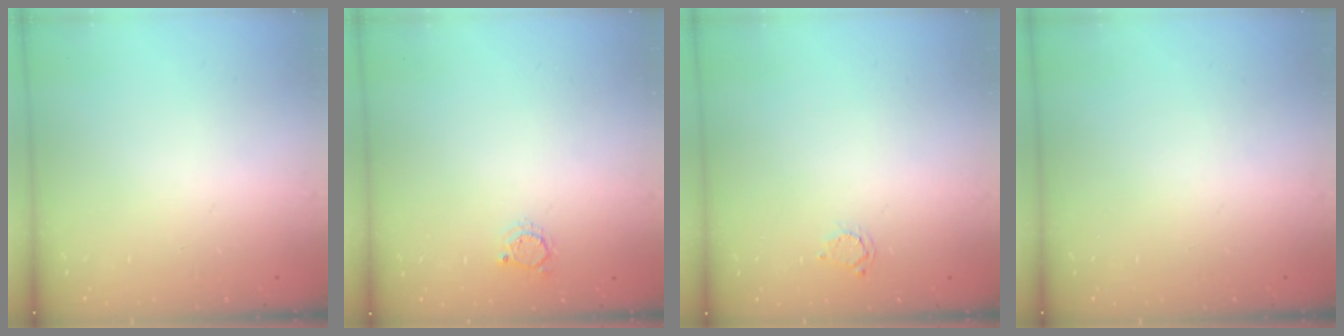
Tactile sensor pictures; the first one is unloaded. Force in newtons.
{"total": 3.4, "press": 3.4, "slide": 0.5}
{"total": 2.0, "press": 2.0, "slide": 0.3}
{"total": 0.0}